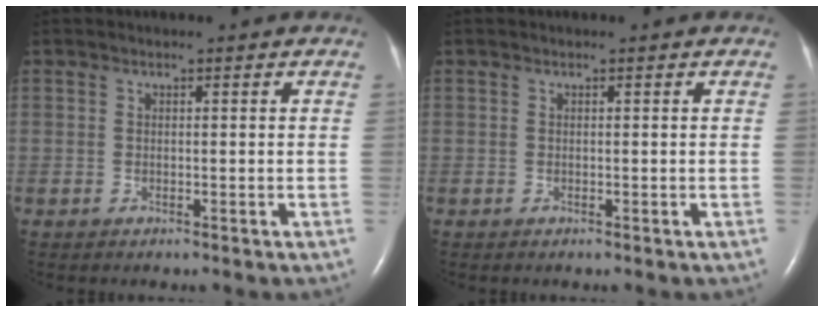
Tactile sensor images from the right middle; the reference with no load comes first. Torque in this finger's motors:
{"motor_torque": [0.00, 0.00, 0.00, 0.00]}